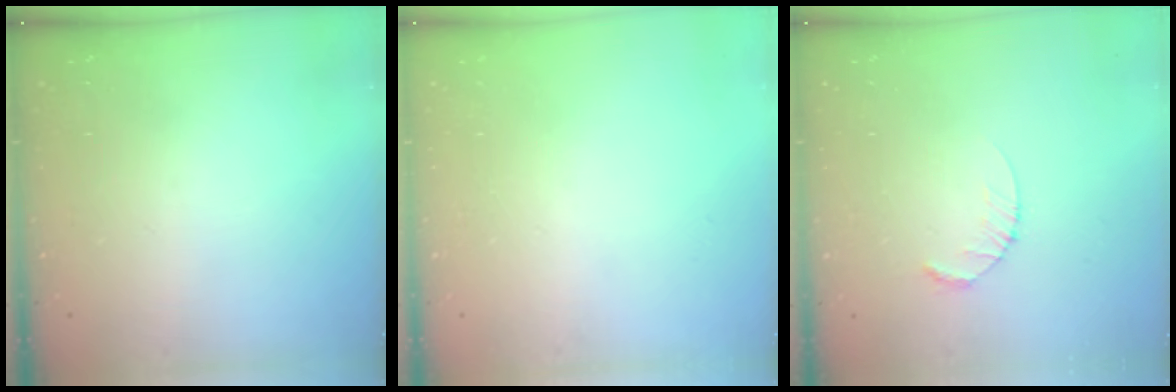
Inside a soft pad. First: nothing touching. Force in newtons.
{"total": 0.0}
{"total": 2.6, "press": 2.6, "slide": 0.4}